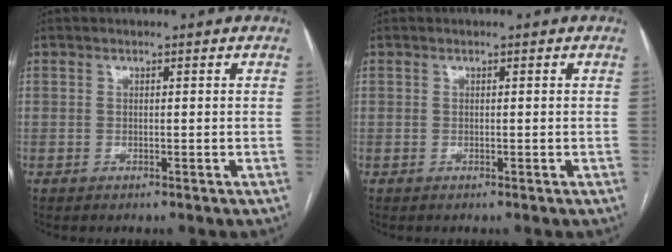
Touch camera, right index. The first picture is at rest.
{"total": 0.0}